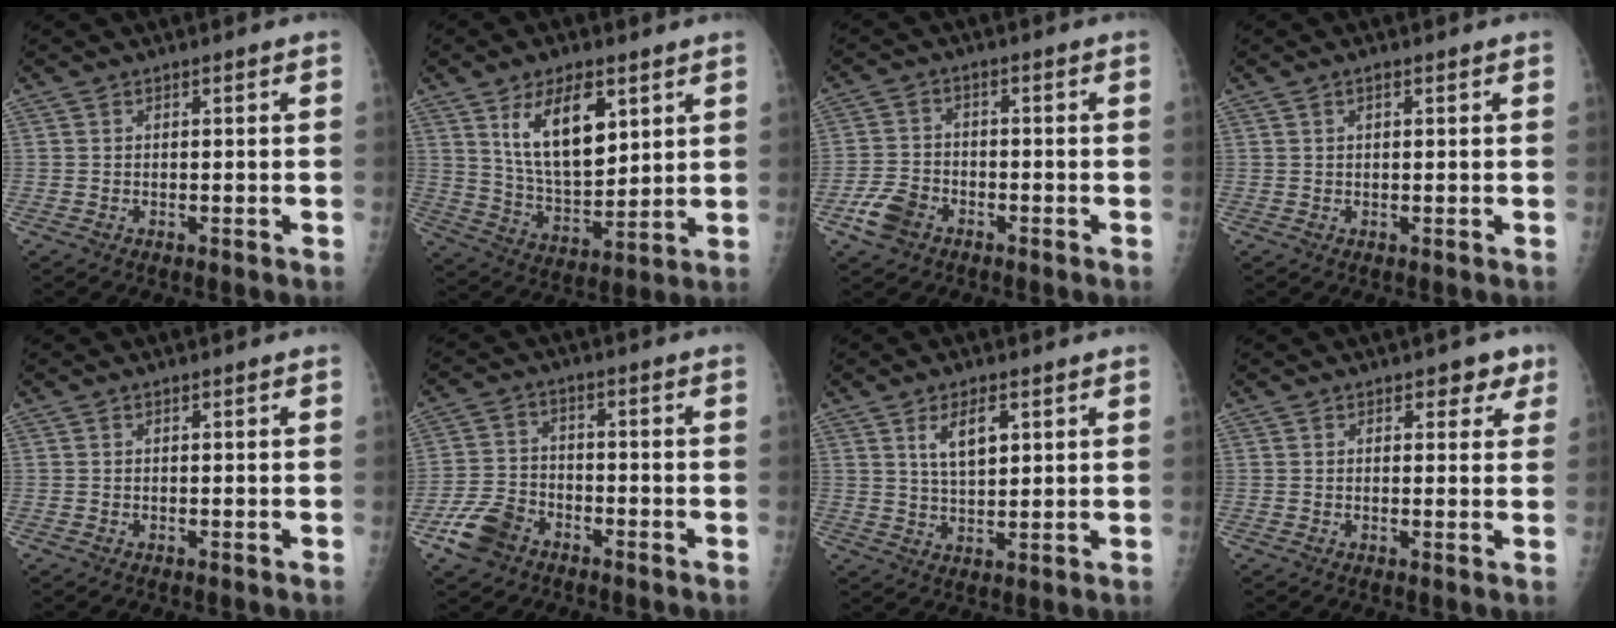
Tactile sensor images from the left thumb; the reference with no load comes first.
{"total": 14.1, "force": [6.1, 6.9, 10.6], "torque": [-0.150, -0.038, 0.124]}
{"total": 6.1, "force": [-3.3, 4.1, 3.0], "torque": [-0.057, 0.014, -0.061]}
{"total": 1.0, "force": [0.5, 0.4, 0.8], "torque": [-0.010, 0.001, 0.007]}
{"total": 0.0}
{"total": 8.0, "force": [-4.8, 5.3, 3.7], "torque": [-0.069, 0.021, -0.091]}
{"total": 6.2, "force": [2.6, 2.8, 4.9], "torque": [-0.078, -0.016, 0.053]}
{"total": 3.3, "force": [2.0, 2.1, 1.7], "torque": [0.012, -0.005, 0.018]}